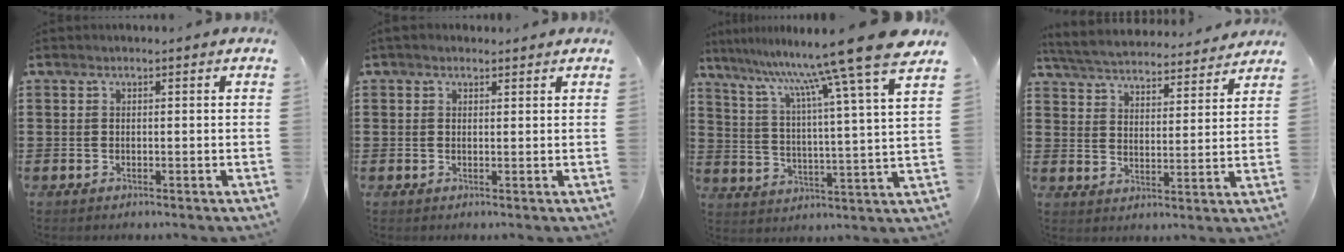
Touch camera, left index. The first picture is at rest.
{"total": 1.1, "force": [0.8, 0.8, 0.1], "torque": [-0.005, 0.006, 0.016]}
{"total": 13.8, "force": [11.4, -1.4, 7.6], "torque": [-0.171, -0.075, 0.178]}
{"total": 4.8, "force": [4.8, 0.3, 0.3], "torque": [-0.033, -0.033, 0.081]}